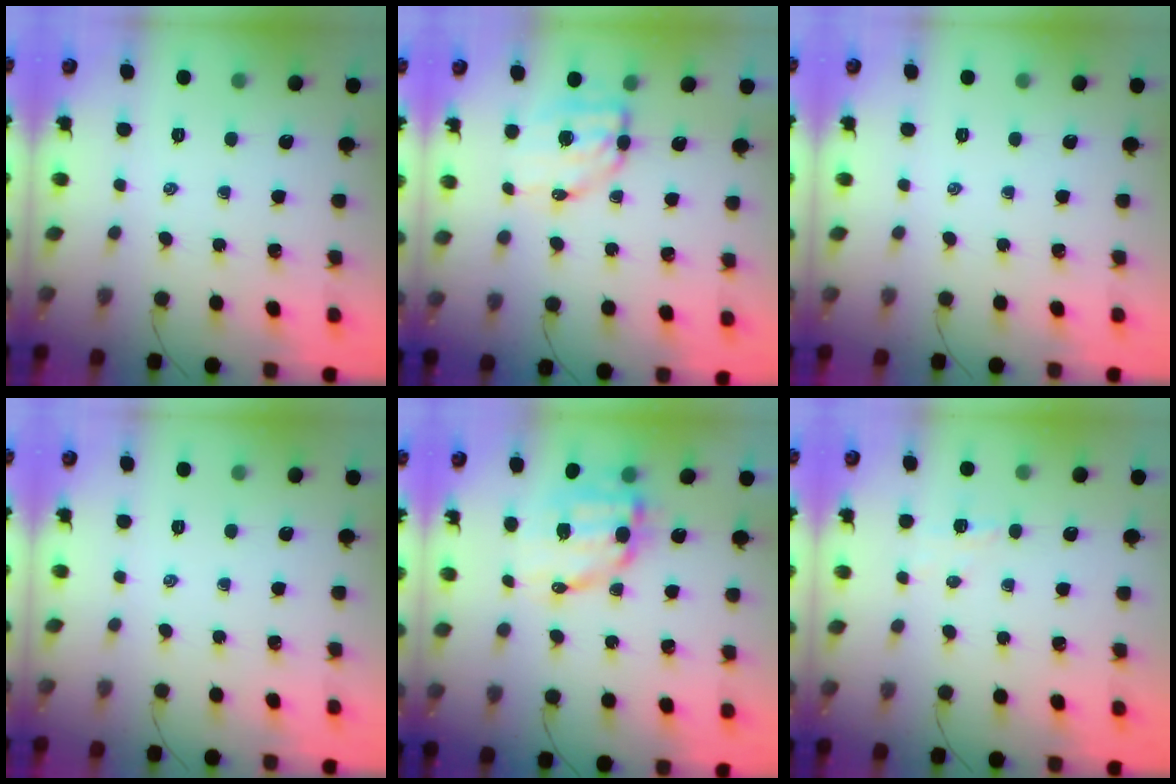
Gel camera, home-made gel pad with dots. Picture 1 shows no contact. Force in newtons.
{"total": 6.8, "press": 6.6, "slide": 1.4}
{"total": 0.0}
{"total": 0.0}
{"total": 11.0, "press": 10.8, "slide": 1.9}
{"total": 3.0, "press": 2.8, "slide": 0.9}